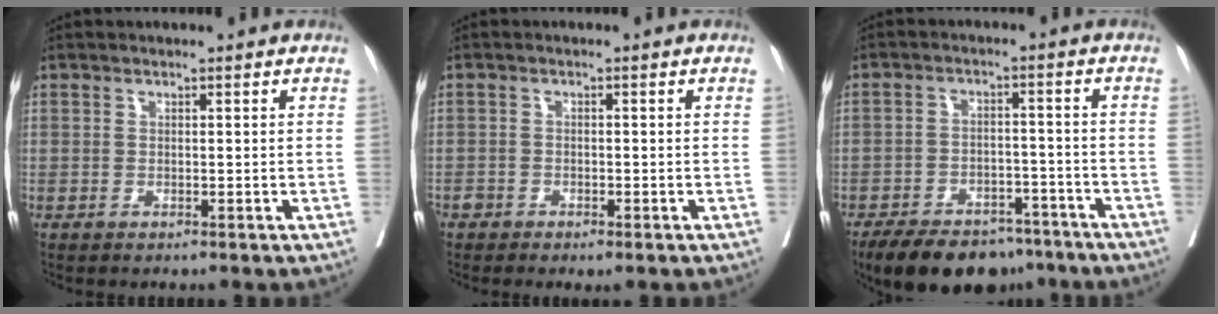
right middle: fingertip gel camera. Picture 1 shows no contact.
{"total": 1.6, "force": [-1.2, 0.8, 0.7], "torque": [-0.006, 0.000, -0.018]}
{"total": 14.3, "force": [-11.2, 6.6, 5.9], "torque": [-0.097, 0.001, -0.162]}